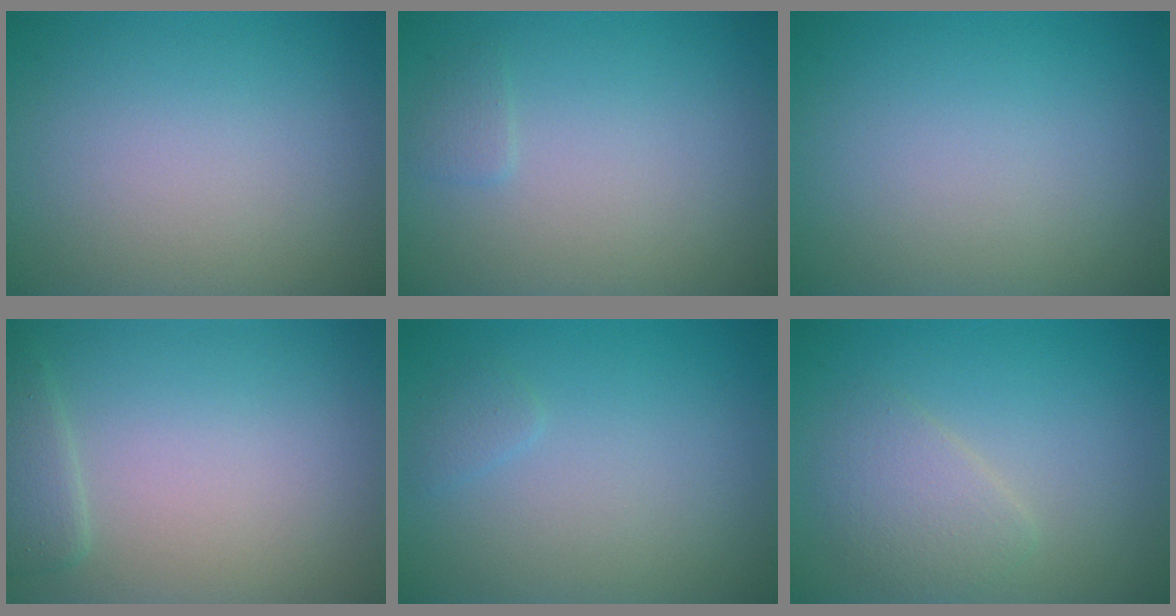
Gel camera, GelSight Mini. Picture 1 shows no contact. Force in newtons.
{"total": 0.8, "press": 0.8, "slide": 0.0}
{"total": 0.0}
{"total": 1.2, "press": 1.2, "slide": 0.1}
{"total": 0.8, "press": 0.8, "slide": 0.1}
{"total": 2.5, "press": 2.5, "slide": 0.1}